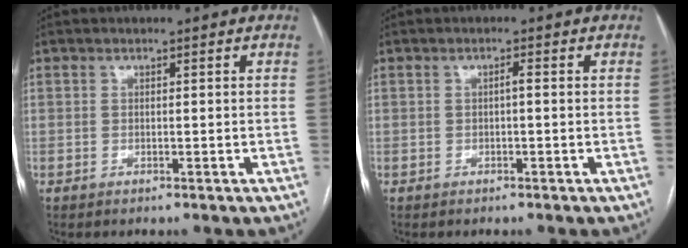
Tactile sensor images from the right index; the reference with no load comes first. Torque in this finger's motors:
{"motor_torque": [0.29, 0.16, 0.03, 0.03]}